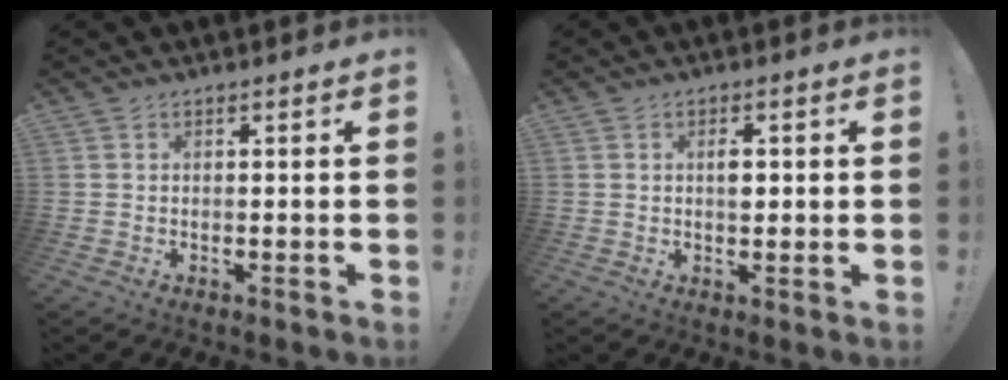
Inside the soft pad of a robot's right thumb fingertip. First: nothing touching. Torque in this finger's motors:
{"motor_torque": [0.67, 0.56, 0.16, -0.18, 0.00]}